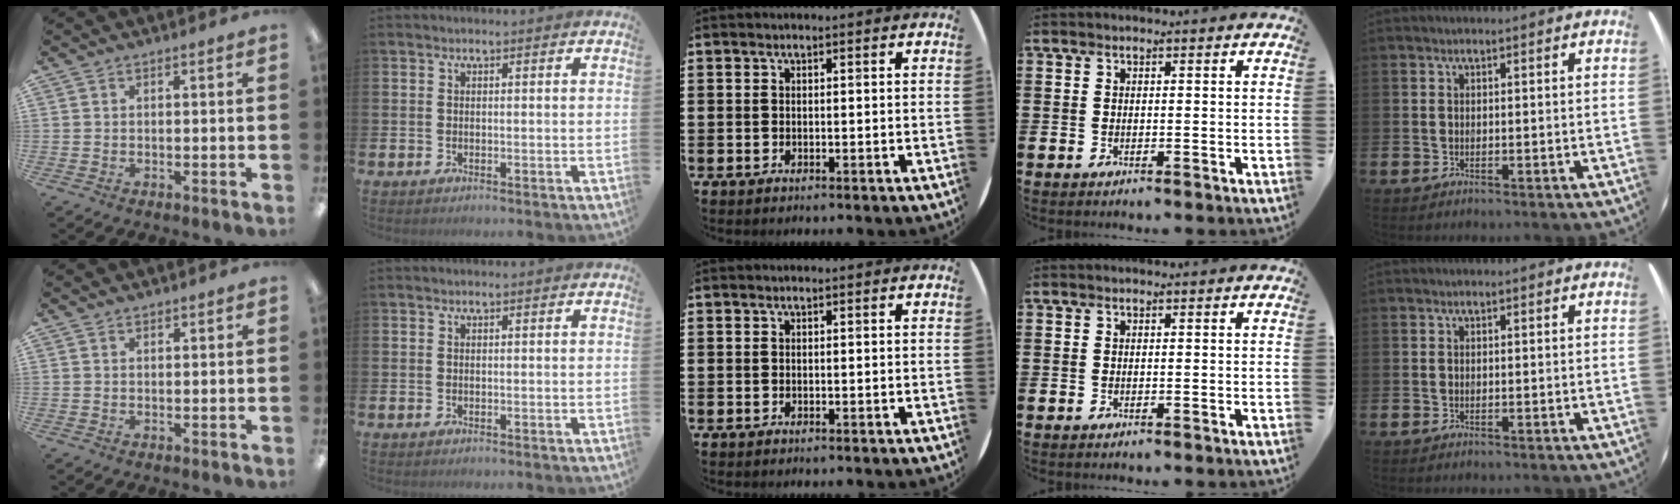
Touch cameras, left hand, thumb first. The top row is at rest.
{"thumb": {"total": 0.7, "force": [0.6, 0.3, 0.2], "torque": [-0.004, 0.000, 0.012]}}